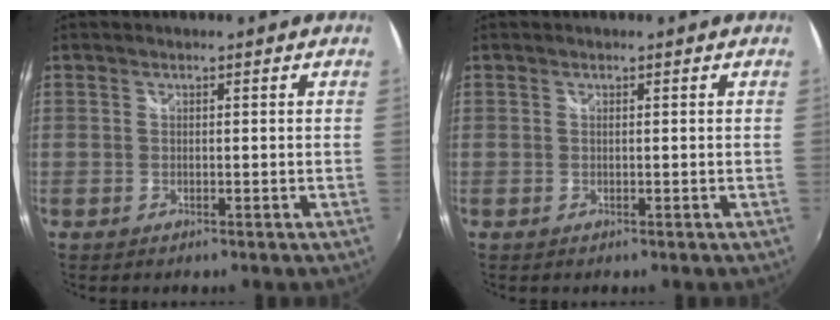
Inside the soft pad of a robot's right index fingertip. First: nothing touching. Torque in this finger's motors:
{"motor_torque": [0.15, 0.10, 0.09, 0.01]}